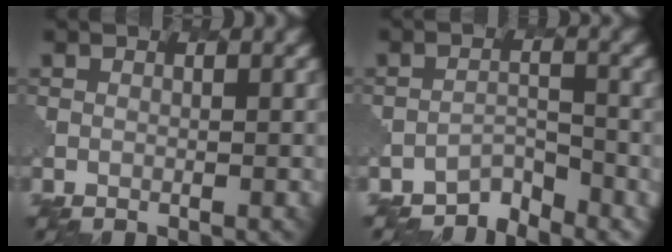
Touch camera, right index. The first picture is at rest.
{"total": 2.5, "force": [-2.3, 0.3, -0.8], "torque": [0.009, 0.005, -0.043]}